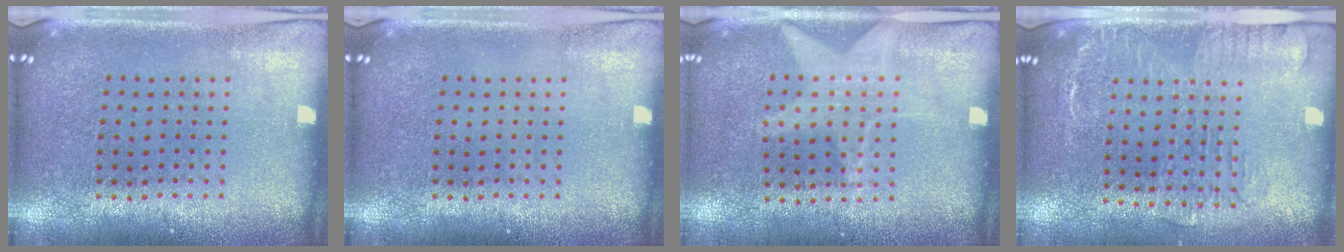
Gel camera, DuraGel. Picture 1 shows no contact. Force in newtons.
{"total": 0.0}
{"total": 1.2, "press": 1.1, "slide": 0.3}
{"total": 2.0, "press": 1.6, "slide": 1.2}